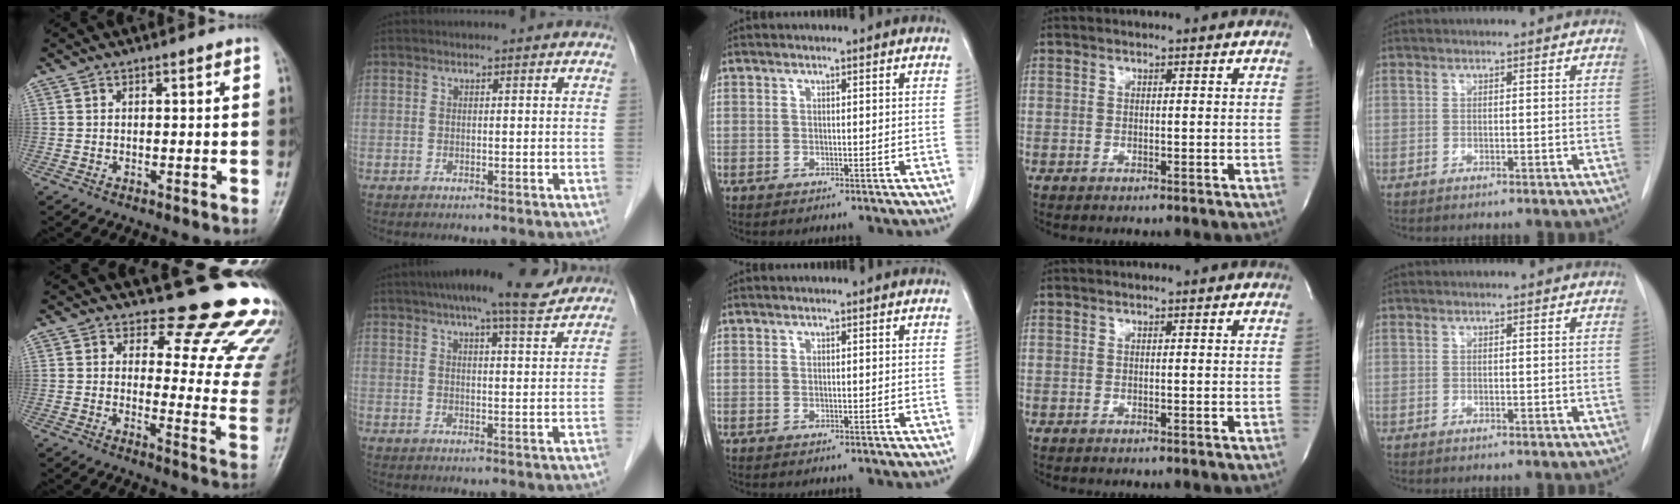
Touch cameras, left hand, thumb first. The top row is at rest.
{"thumb": {"total": 18.4, "force": [15.5, 6.9, 7.0], "torque": [-0.029, -0.136, 0.161]}, "index": {"total": 12.0, "force": [10.0, 1.4, 6.4], "torque": [-0.096, 0.021, 0.129]}}